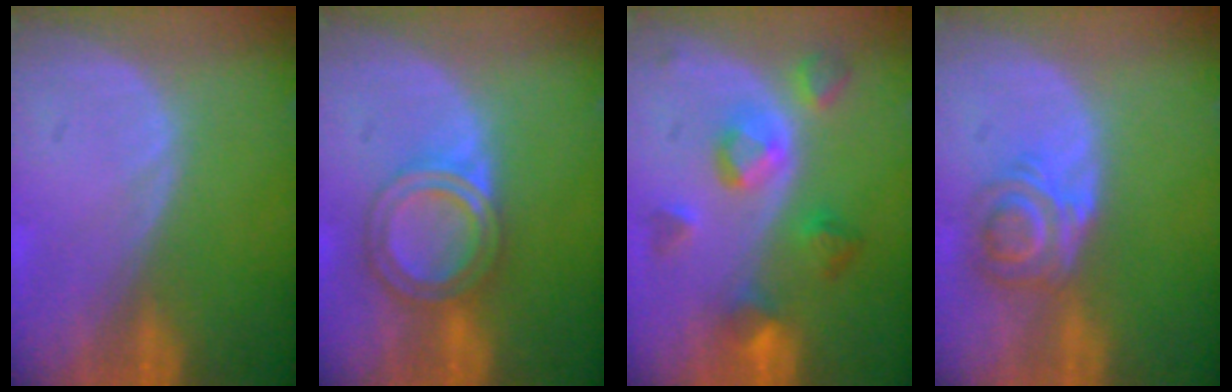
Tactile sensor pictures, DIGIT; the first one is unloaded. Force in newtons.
{"total": 6.1, "press": 5.5, "slide": 2.6}
{"total": 7.4, "press": 6.9, "slide": 2.8}
{"total": 5.8, "press": 4.9, "slide": 3.0}